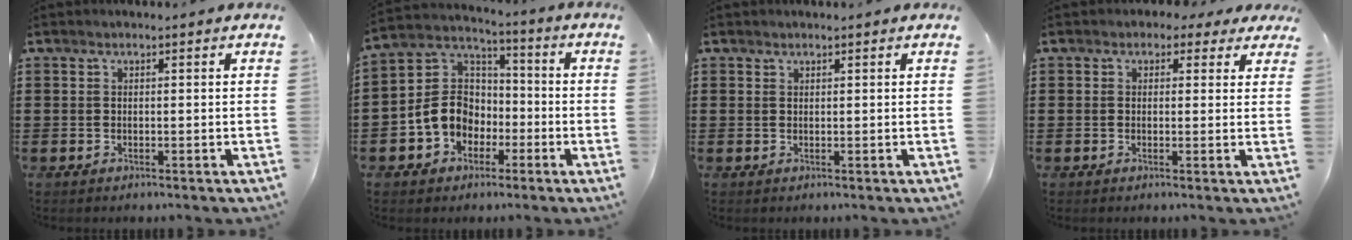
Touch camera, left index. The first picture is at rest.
{"total": 8.8, "force": [-2.7, 7.7, 3.3], "torque": [-0.109, 0.015, -0.056]}
{"total": 0.6, "force": [0.5, 0.2, 0.1], "torque": [-0.003, 0.001, 0.011]}
{"total": 1.8, "force": [0.8, 1.4, 0.7], "torque": [-0.013, 0.007, 0.011]}